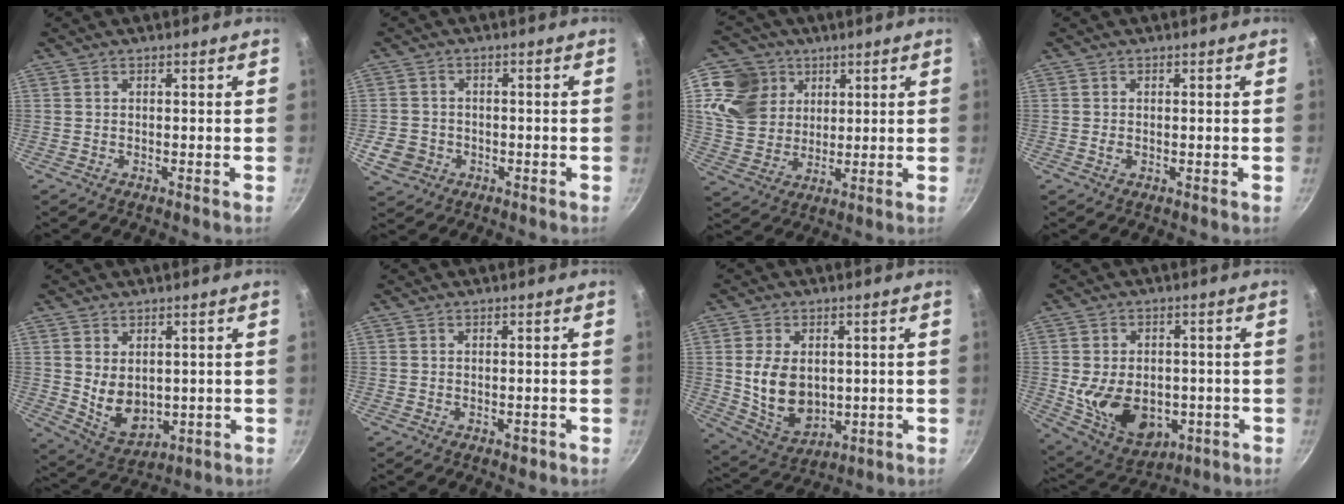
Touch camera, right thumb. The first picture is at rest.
{"total": 5.6, "force": [-1.7, 4.9, 2.2], "torque": [-0.033, 0.016, -0.023]}
{"total": 12.8, "force": [5.1, 10.9, 4.3], "torque": [-0.054, -0.016, 0.098]}
{"total": 0.9, "force": [-0.1, 0.6, 0.7], "torque": [-0.013, 0.000, -0.001]}
{"total": 8.6, "force": [0.9, 6.1, 6.0], "torque": [-0.083, -0.021, 0.041]}
{"total": 1.3, "force": [-0.5, 0.9, 0.8], "torque": [-0.011, 0.002, -0.005]}
{"total": 11.9, "force": [0.8, 8.4, 8.3], "torque": [-0.132, -0.017, 0.036]}
{"total": 15.0, "force": [-2.3, 10.6, 10.4], "torque": [-0.151, -0.004, -0.014]}